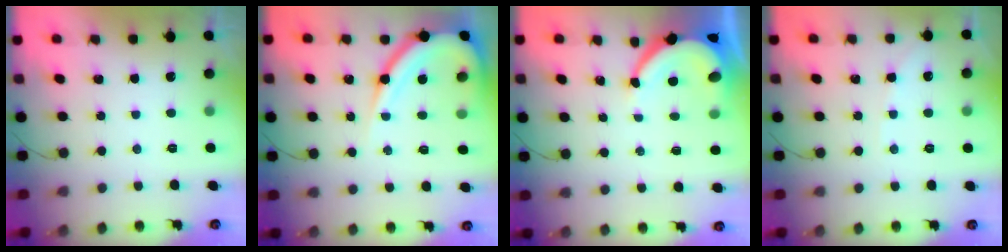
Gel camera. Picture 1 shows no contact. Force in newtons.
{"total": 12.8, "press": 12.8, "slide": 1.4}
{"total": 7.3, "press": 7.2, "slide": 0.9}
{"total": 2.5, "press": 2.4, "slide": 0.5}